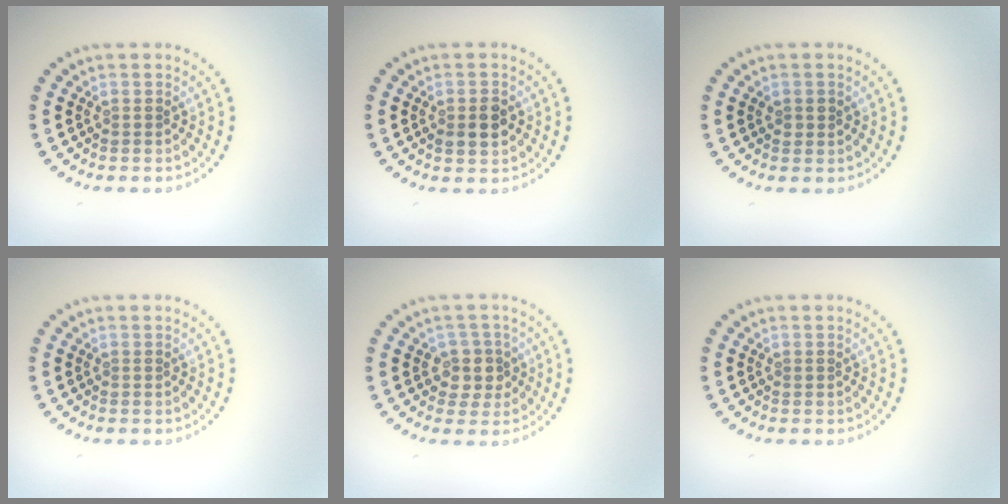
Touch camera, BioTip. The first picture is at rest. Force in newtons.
{"total": 2.2, "press": 2.2, "slide": 0.2}
{"total": 0.8, "press": 0.8, "slide": 0.1}
{"total": 0.0}
{"total": 2.5, "press": 2.2, "slide": 1.2}
{"total": 0.0}